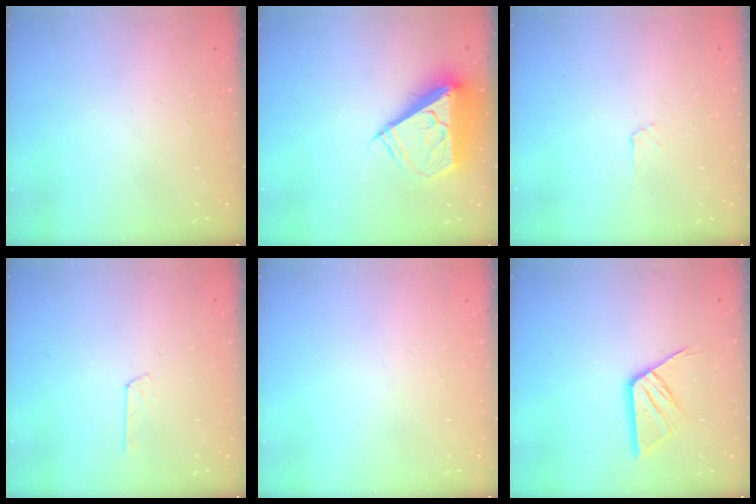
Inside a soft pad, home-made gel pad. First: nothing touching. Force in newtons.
{"total": 9.8, "press": 9.7, "slide": 1.6}
{"total": 3.4, "press": 3.3, "slide": 0.4}
{"total": 2.9, "press": 2.9, "slide": 0.3}
{"total": 0.0}
{"total": 11.8, "press": 11.8, "slide": 1.0}